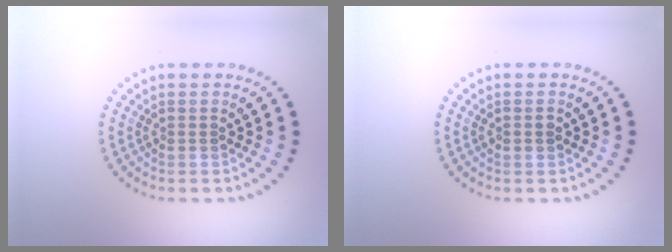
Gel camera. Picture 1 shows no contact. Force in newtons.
{"total": 1.0, "press": 1.0, "slide": 0.1}